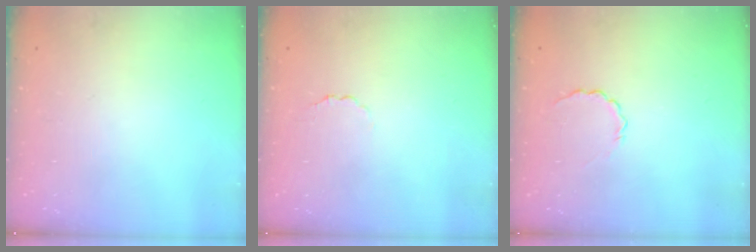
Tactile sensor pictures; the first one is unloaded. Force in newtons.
{"total": 1.7, "press": 1.6, "slide": 0.5}
{"total": 3.0, "press": 2.8, "slide": 0.9}